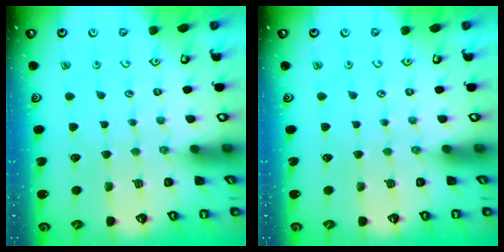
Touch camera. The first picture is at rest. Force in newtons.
{"total": 0.0}